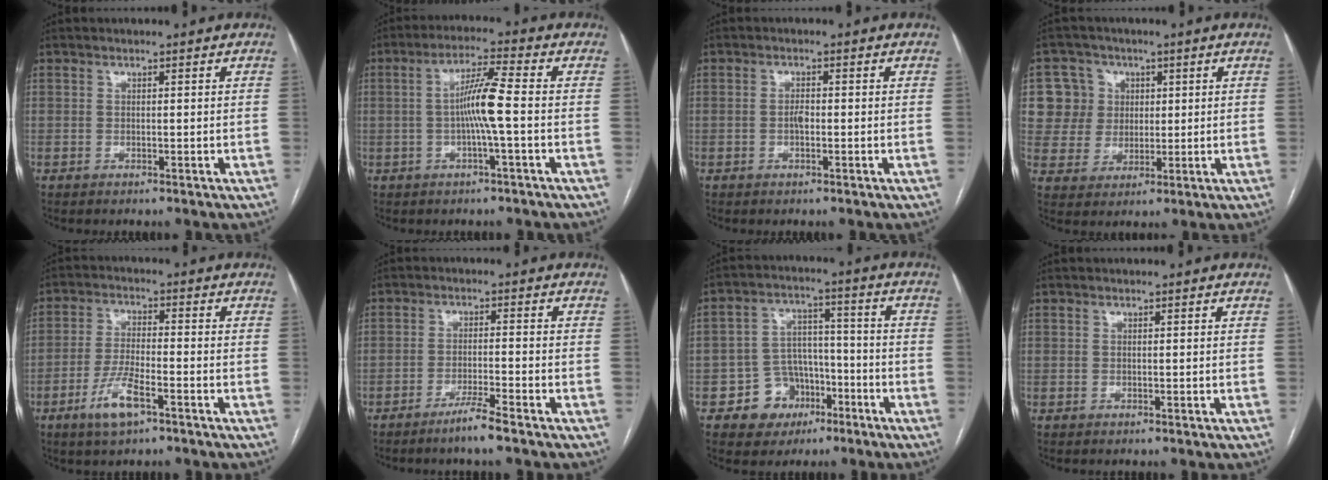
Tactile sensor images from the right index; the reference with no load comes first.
{"total": 6.7, "force": [-0.7, -0.5, 6.6], "torque": [-0.125, 0.009, -0.014]}
{"total": 1.6, "force": [-0.4, 0.6, 1.4], "torque": [-0.025, 0.003, -0.007]}
{"total": 8.0, "force": [2.1, 7.6, 0.9], "torque": [-0.018, 0.025, 0.043]}
{"total": 6.9, "force": [-3.8, 1.5, 5.5], "torque": [-0.116, -0.006, -0.069]}
{"total": 4.3, "force": [-3.3, -0.7, 2.7], "torque": [-0.051, -0.008, -0.063]}
{"total": 8.5, "force": [-4.1, 7.1, 2.0], "torque": [-0.025, 0.022, -0.056]}
{"total": 0.0}